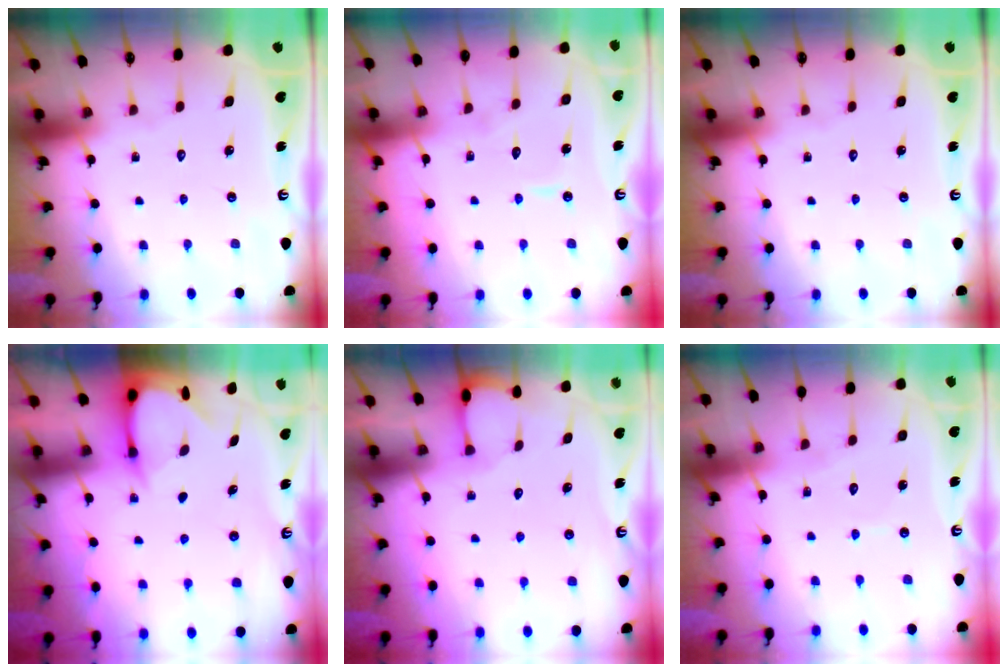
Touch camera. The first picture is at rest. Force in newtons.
{"total": 5.2, "press": 5.1, "slide": 0.5}
{"total": 0.0}
{"total": 3.6, "press": 3.6, "slide": 0.4}
{"total": 1.0, "press": 0.9, "slide": 0.1}
{"total": 3.7, "press": 3.7, "slide": 0.3}